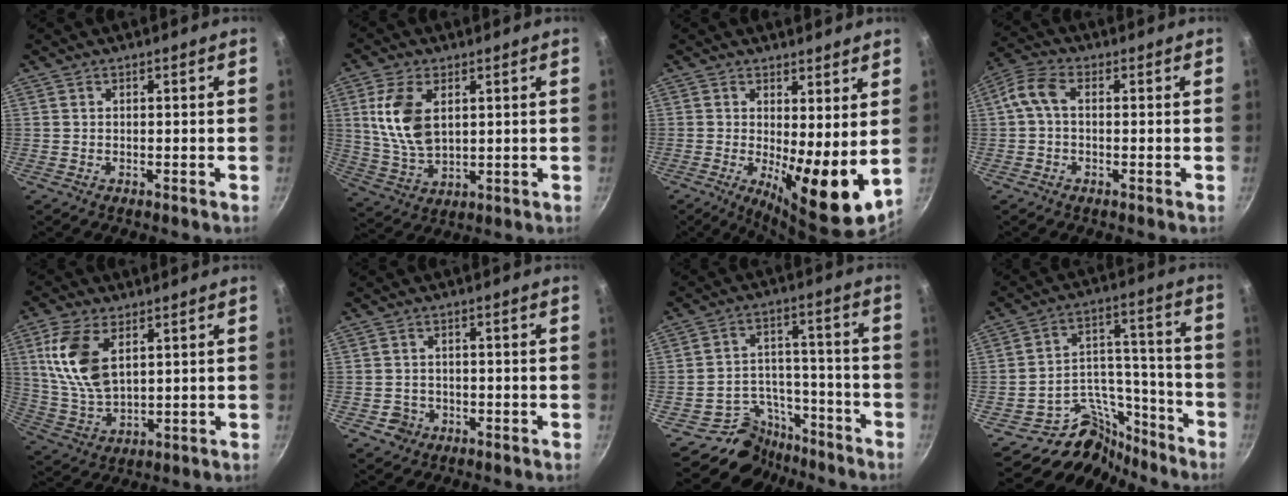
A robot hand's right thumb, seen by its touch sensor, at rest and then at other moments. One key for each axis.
{"total": 11.2, "fx": 2.8, "fy": 6.5, "fz": 8.6, "tx": -0.164, "ty": -0.020, "tz": 0.062}
{"total": 11.1, "fx": 0.9, "fy": 3.5, "fz": 10.5, "tx": -0.146, "ty": -0.030, "tz": 0.015}
{"total": 5.2, "fx": 0.1, "fy": 3.0, "fz": 4.2, "tx": -0.102, "ty": 0.021, "tz": -0.010}
{"total": 12.8, "fx": 4.2, "fy": 7.0, "fz": 9.8, "tx": -0.191, "ty": -0.015, "tz": 0.092}
{"total": 3.1, "fx": -1.1, "fy": 2.8, "fz": 0.7, "tx": -0.001, "ty": 0.013, "tz": -0.011}
{"total": 10.2, "fx": -8.1, "fy": 6.1, "fz": -0.2, "tx": 0.057, "ty": 0.099, "tz": -0.134}
{"total": 14.2, "fx": -11.5, "fy": 8.0, "fz": 2.2, "tx": 0.025, "ty": 0.135, "tz": -0.186}